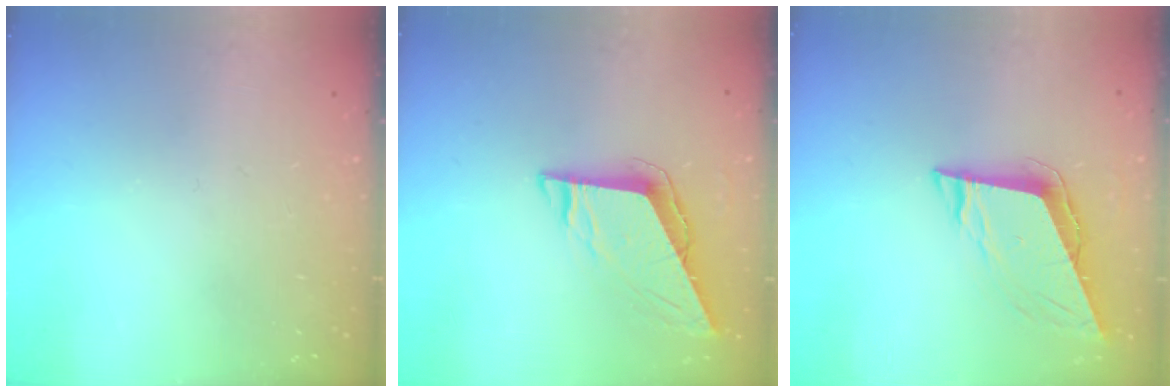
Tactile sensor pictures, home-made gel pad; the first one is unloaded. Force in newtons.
{"total": 7.5, "press": 7.5, "slide": 0.3}
{"total": 9.1, "press": 8.5, "slide": 3.1}